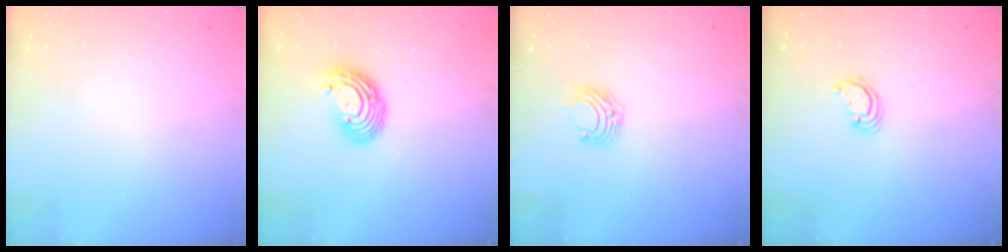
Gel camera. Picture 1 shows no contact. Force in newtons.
{"total": 9.0, "press": 8.8, "slide": 1.7}
{"total": 5.6, "press": 5.6, "slide": 0.5}
{"total": 2.7, "press": 2.7, "slide": 0.2}